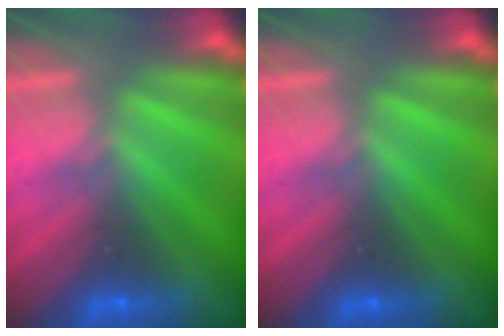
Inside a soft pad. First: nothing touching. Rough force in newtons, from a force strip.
{"total": 0.0}